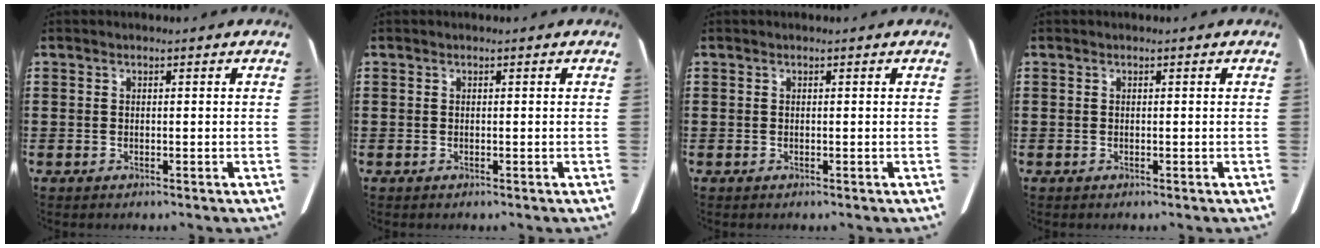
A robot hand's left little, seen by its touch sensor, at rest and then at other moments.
{"total": 0.0}
{"total": 0.0}
{"total": 0.0}